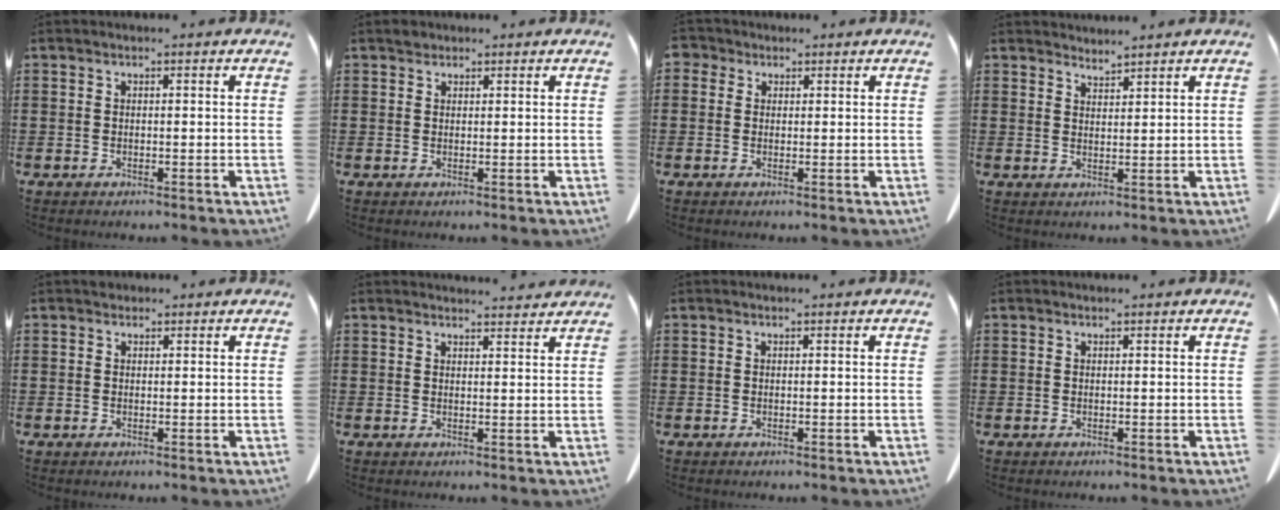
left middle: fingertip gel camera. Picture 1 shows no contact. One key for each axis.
{"total": 1.1, "fx": 0.9, "fy": 0.6, "fz": 0.0, "tx": 0.004, "ty": 0.000, "tz": 0.016}
{"total": 1.6, "fx": 0.8, "fy": 1.3, "fz": 0.3, "tx": -0.013, "ty": 0.007, "tz": 0.013}
{"total": 2.2, "fx": 2.2, "fy": -0.1, "fz": -0.3, "tx": -0.001, "ty": -0.006, "tz": 0.043}
{"total": 0.7, "fx": 0.5, "fy": 0.5, "fz": 0.0, "tx": -0.001, "ty": 0.002, "tz": 0.010}
{"total": 2.5, "fx": 2.5, "fy": 0.2, "fz": 0.3, "tx": -0.005, "ty": -0.007, "tz": 0.046}
{"total": 0.0}
{"total": 0.0}